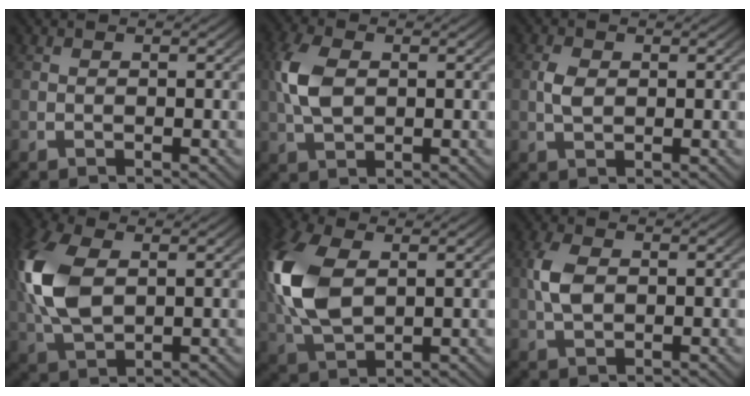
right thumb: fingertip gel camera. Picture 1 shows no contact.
{"total": 4.3, "force": [0.7, 2.7, 3.3], "torque": [-0.087, -0.004, 0.018]}
{"total": 1.8, "force": [0.3, 1.2, 1.3], "torque": [-0.031, -0.005, 0.008]}
{"total": 7.9, "force": [1.1, 5.1, 6.0], "torque": [-0.166, -0.018, 0.035]}
{"total": 8.7, "force": [1.1, 5.7, 6.5], "torque": [-0.185, -0.024, 0.039]}
{"total": 3.2, "force": [0.4, 2.0, 2.5], "torque": [-0.064, -0.002, 0.010]}